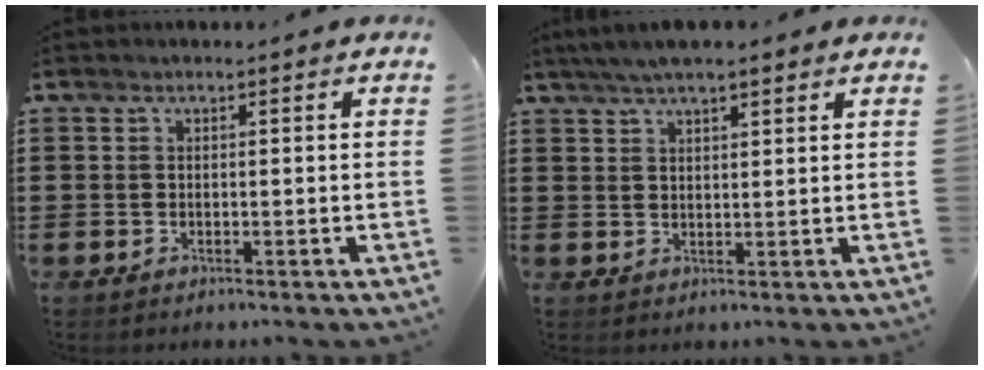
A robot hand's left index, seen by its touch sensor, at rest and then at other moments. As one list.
[{"total": 4.2, "force": [3.3, 0.8, 2.4], "torque": [-0.053, 0.003, 0.060]}]